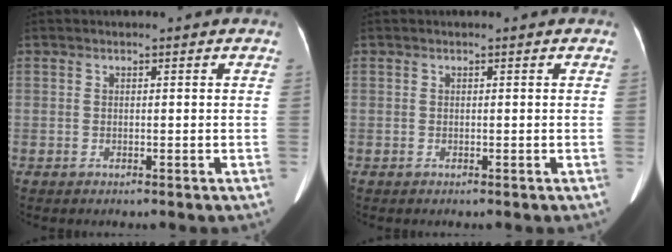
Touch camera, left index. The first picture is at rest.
{"total": 0.0}